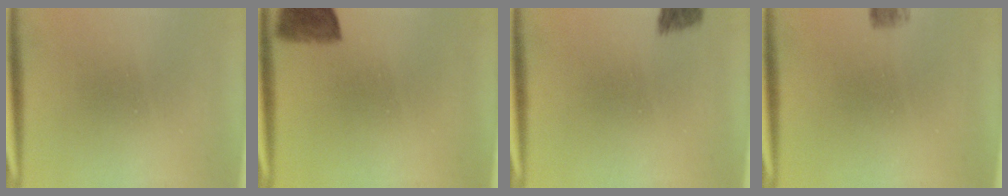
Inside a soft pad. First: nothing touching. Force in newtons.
{"total": 5.2}
{"total": 3.1}
{"total": 2.6}